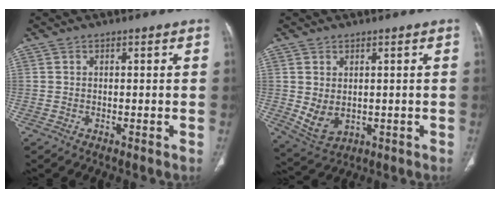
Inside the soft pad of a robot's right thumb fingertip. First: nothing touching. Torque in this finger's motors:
{"motor_torque": [-0.63, 0.75, 0.43, 0.65, 0.04]}